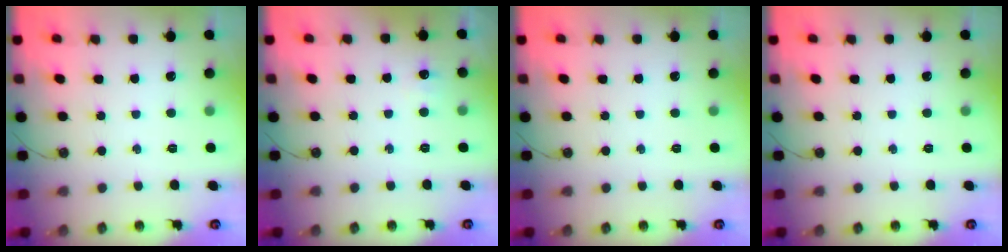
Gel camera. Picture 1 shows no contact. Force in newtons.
{"total": 8.0, "press": 4.6, "slide": 6.6}
{"total": 0.0}
{"total": 0.0}